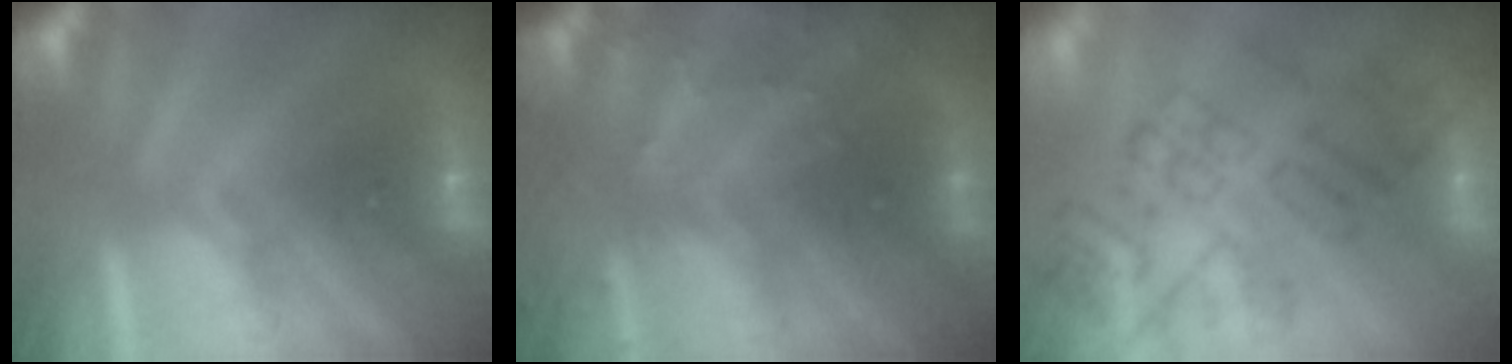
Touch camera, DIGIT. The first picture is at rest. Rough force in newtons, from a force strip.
{"total": 6.7}
{"total": 4.6}